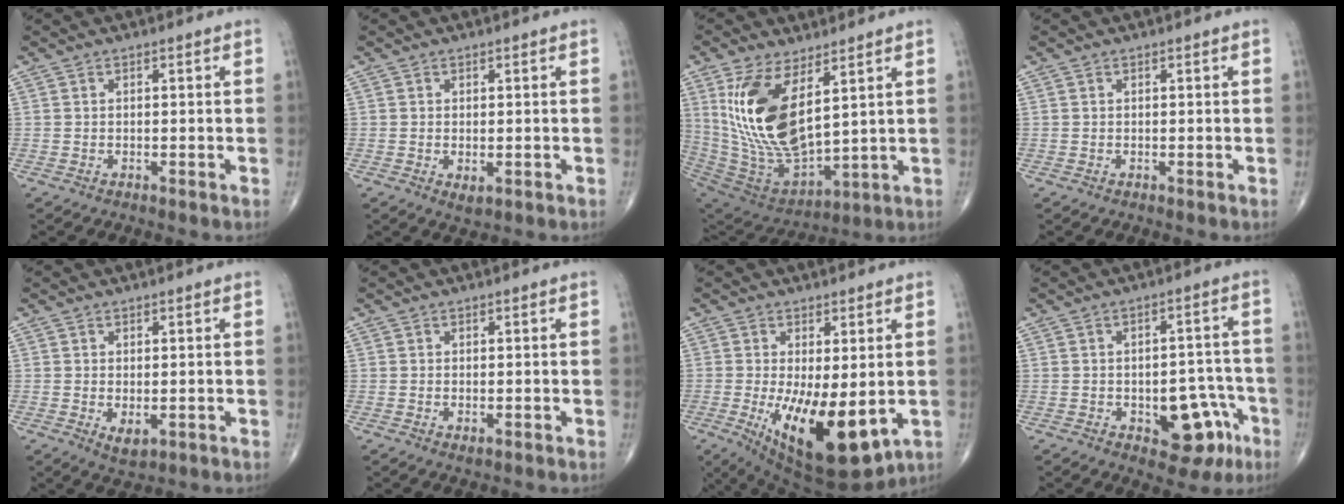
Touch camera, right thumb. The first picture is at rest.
{"total": 1.8, "force": [-0.3, 0.9, 1.5], "torque": [-0.022, -0.004, -0.002]}
{"total": 19.6, "force": [6.6, 9.1, 16.1], "torque": [-0.311, -0.038, 0.146]}
{"total": 0.0}
{"total": 3.0, "force": [-0.5, 1.6, 2.5], "torque": [-0.036, -0.008, 0.002]}
{"total": 0.9, "force": [-0.2, 0.5, 0.8], "torque": [-0.014, -0.004, -0.001]}
{"total": 15.8, "force": [-3.1, 6.3, 14.2], "torque": [-0.227, -0.034, -0.025]}
{"total": 10.8, "force": [-4.2, 6.2, 7.7], "torque": [-0.056, 0.038, -0.045]}